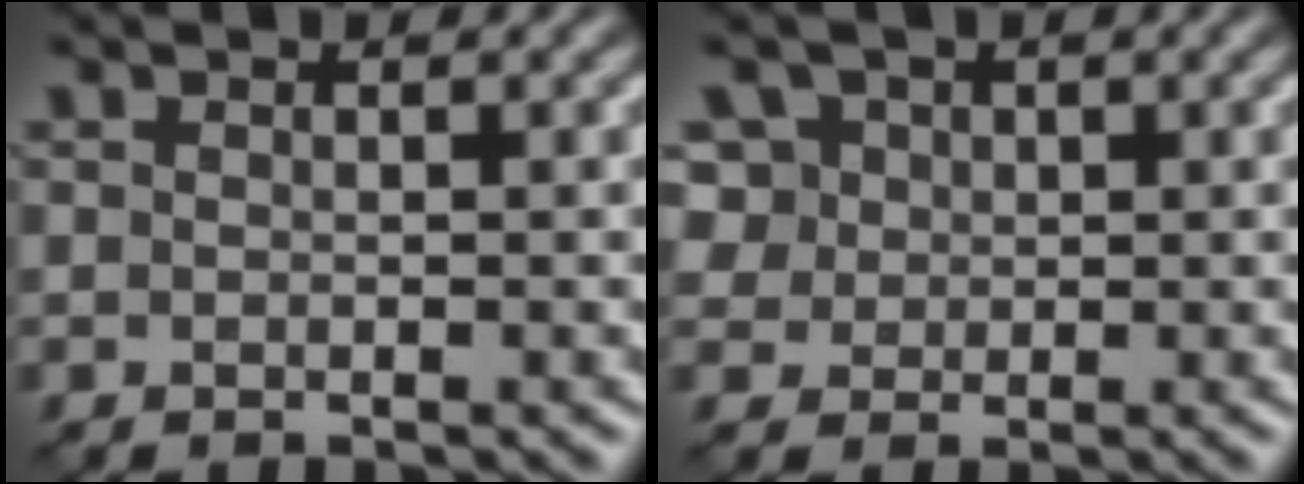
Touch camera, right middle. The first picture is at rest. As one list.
[{"total": 6.2, "force": [2.9, 5.0, 2.3], "torque": [-0.051, 0.023, 0.037]}]